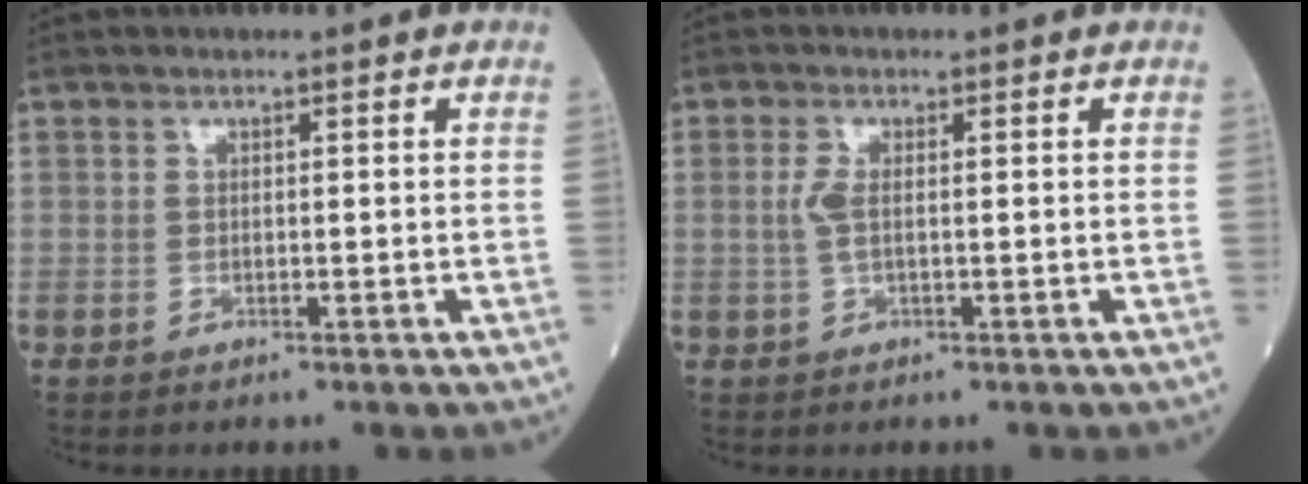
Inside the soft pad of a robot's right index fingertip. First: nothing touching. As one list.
[{"total": 2.2, "force": [0.1, 0.7, 2.1], "torque": [-0.051, -0.001, 0.001]}]